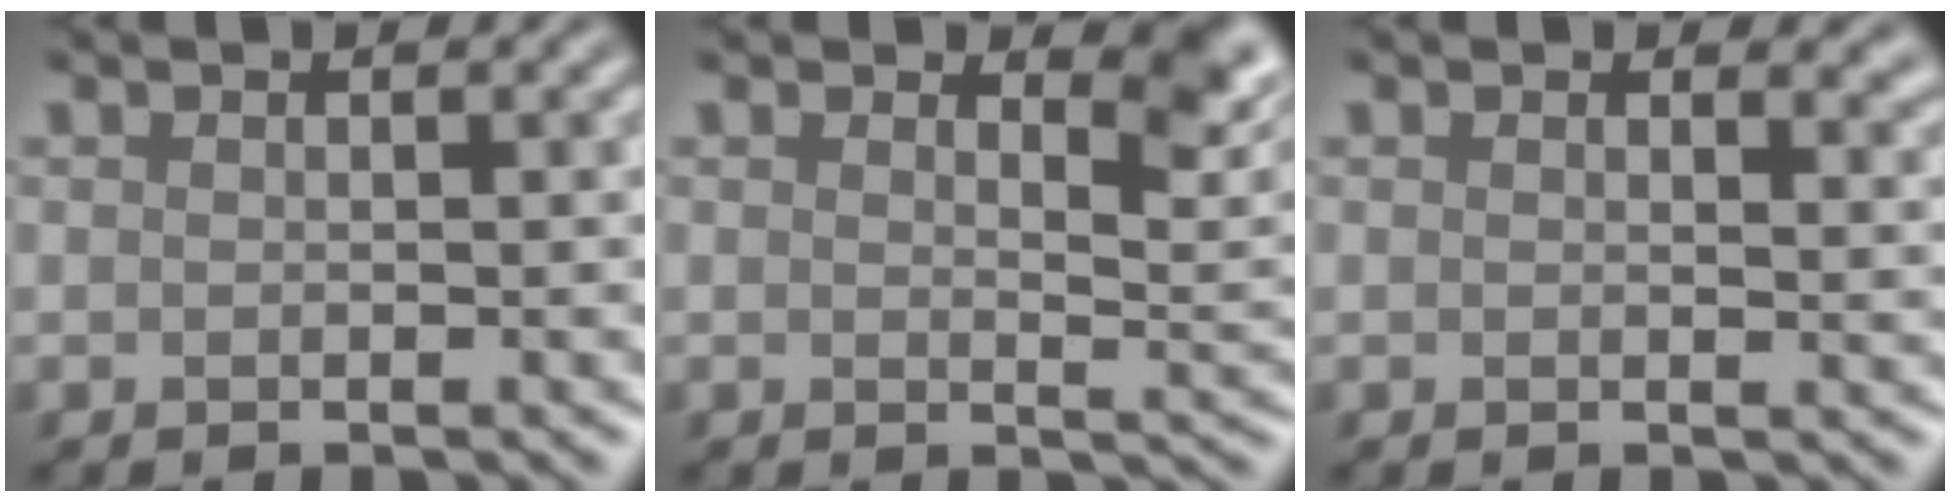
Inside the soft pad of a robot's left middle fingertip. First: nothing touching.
{"total": 3.5, "force": [2.3, 1.3, 2.2], "torque": [-0.028, -0.005, 0.027]}
{"total": 1.6, "force": [1.3, 0.7, 0.7], "torque": [-0.008, -0.006, 0.017]}